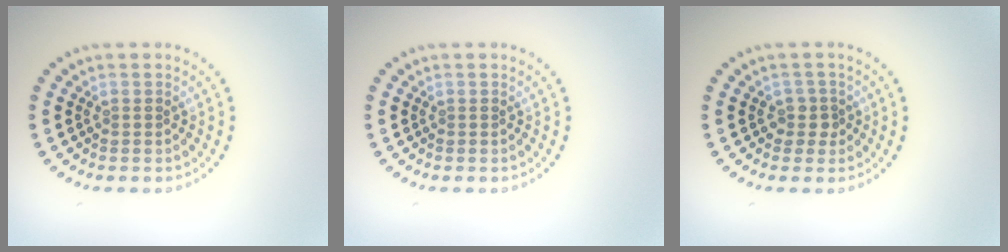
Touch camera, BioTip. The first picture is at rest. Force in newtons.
{"total": 0.0}
{"total": 1.6, "press": 1.3, "slide": 0.9}